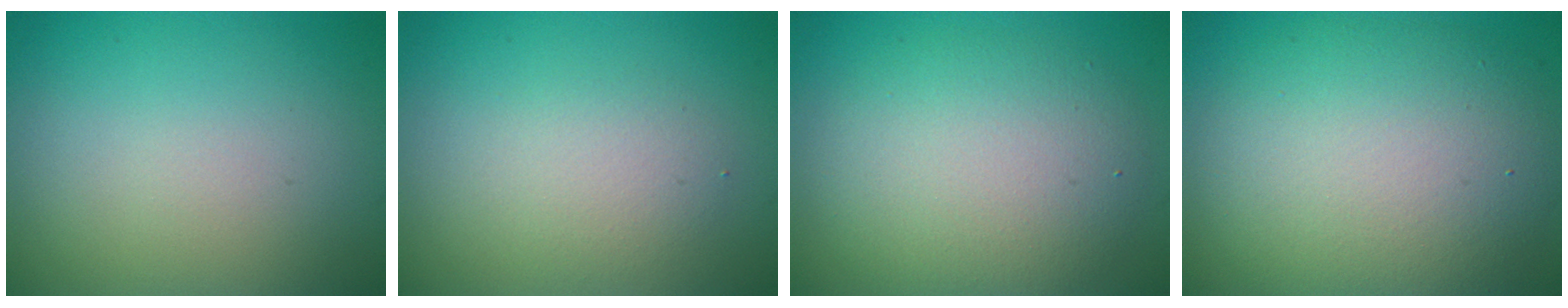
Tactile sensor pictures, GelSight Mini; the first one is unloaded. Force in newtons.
{"total": 2.3, "press": 2.3, "slide": 0.2}
{"total": 6.1, "press": 6.1, "slide": 0.2}
{"total": 9.9, "press": 9.8, "slide": 0.8}